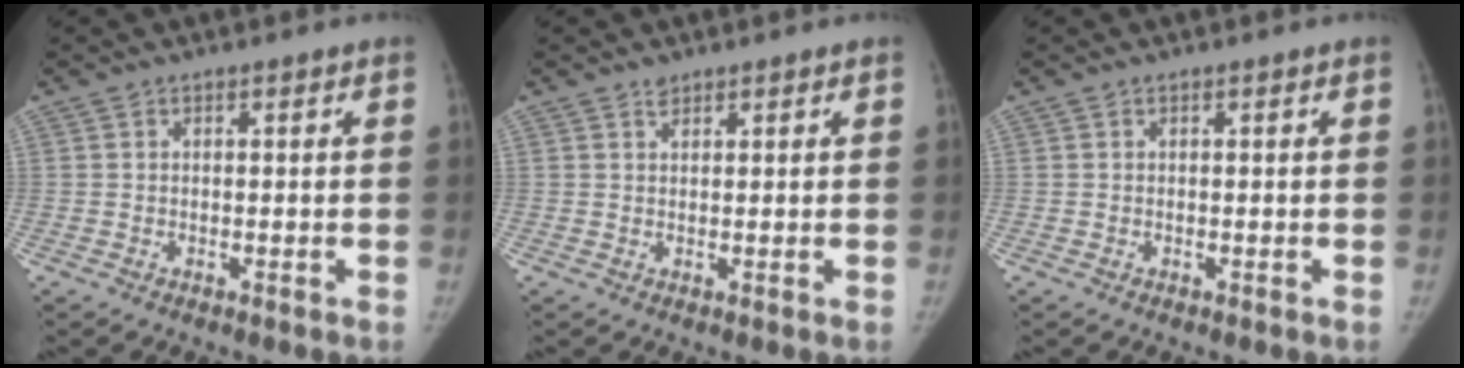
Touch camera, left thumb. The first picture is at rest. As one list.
[{"total": 1.0, "force": [0.8, 0.5, 0.2], "torque": [0.005, -0.006, 0.012]}, {"total": 0.0}]